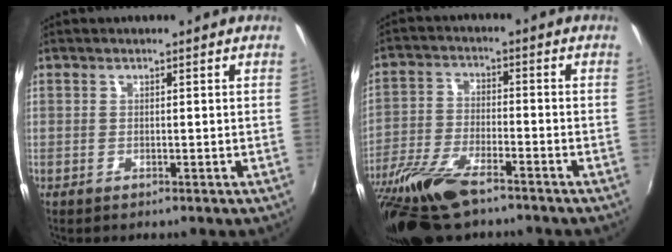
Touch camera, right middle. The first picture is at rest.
{"total": 14.5, "force": [-10.6, 4.3, 8.9], "torque": [-0.201, -0.034, -0.208]}